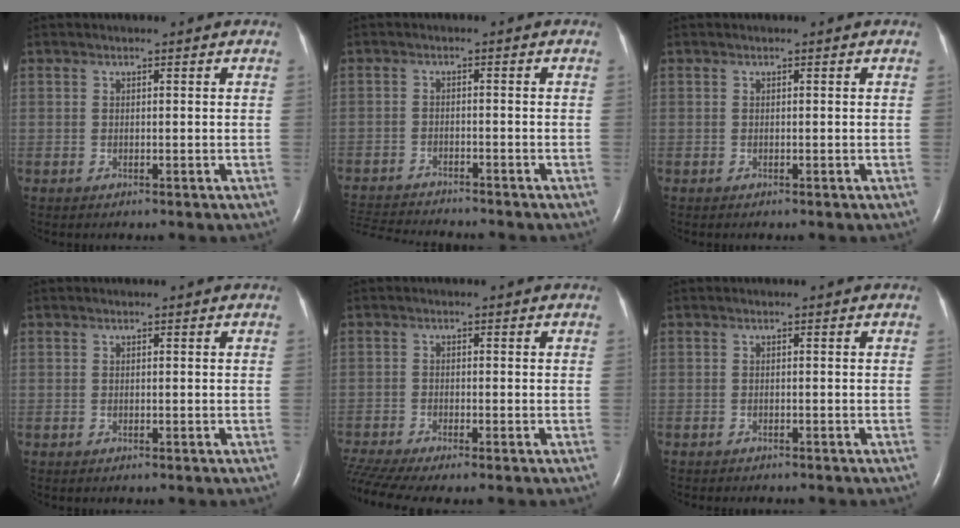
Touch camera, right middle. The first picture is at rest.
{"total": 10.7, "force": [-10.1, 1.4, 3.3], "torque": [-0.070, -0.009, -0.158]}
{"total": 0.0}
{"total": 0.0}
{"total": 6.5, "force": [-5.6, -0.2, 3.4], "torque": [-0.072, -0.010, -0.101]}
{"total": 4.3, "force": [-3.8, 1.0, 1.8], "torque": [-0.023, -0.007, -0.044]}